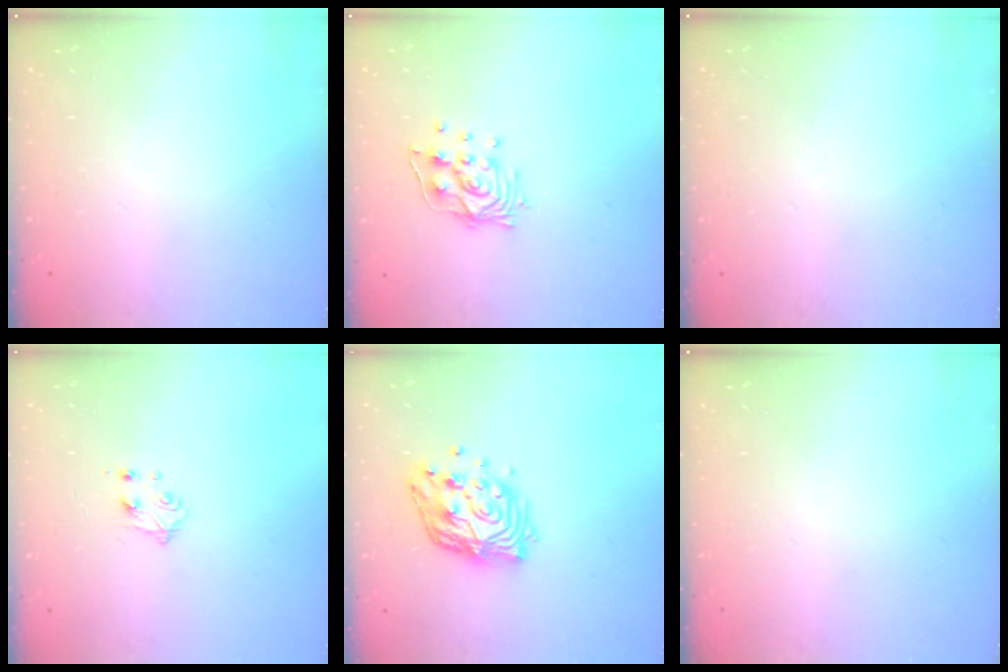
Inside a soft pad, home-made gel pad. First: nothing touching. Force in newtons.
{"total": 11.1, "press": 11.1, "slide": 1.4}
{"total": 0.0}
{"total": 4.7, "press": 4.6, "slide": 0.6}
{"total": 14.3, "press": 14.2, "slide": 1.2}
{"total": 0.0}